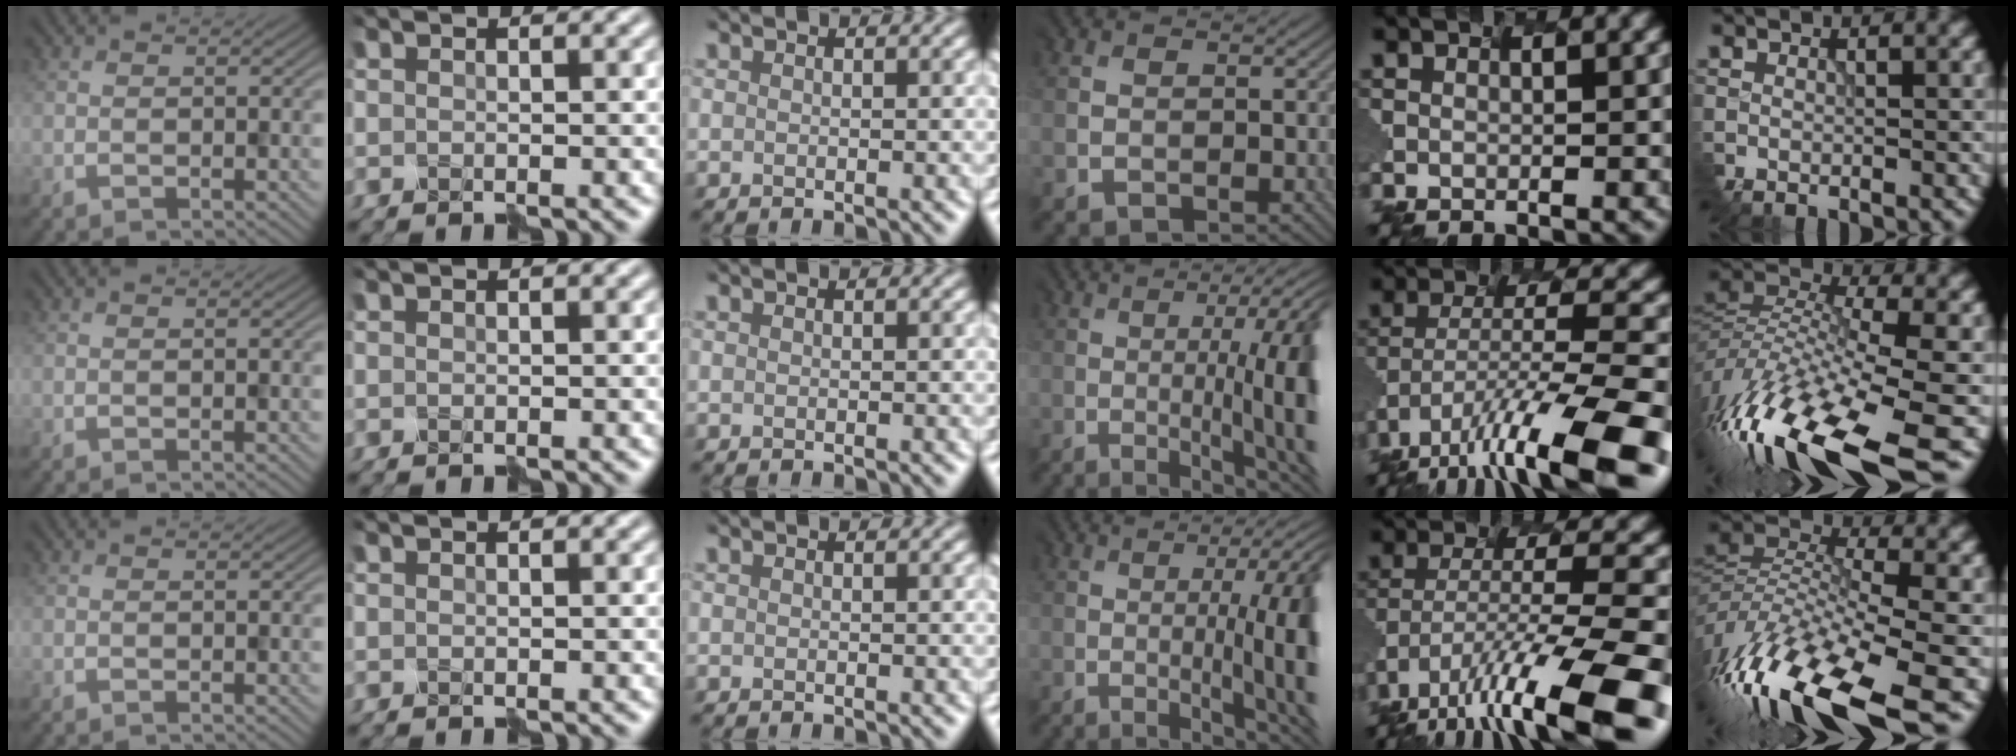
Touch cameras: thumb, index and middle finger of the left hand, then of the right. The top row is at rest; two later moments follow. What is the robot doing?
{"motion": "shake", "object": "plastic piggy bank"}